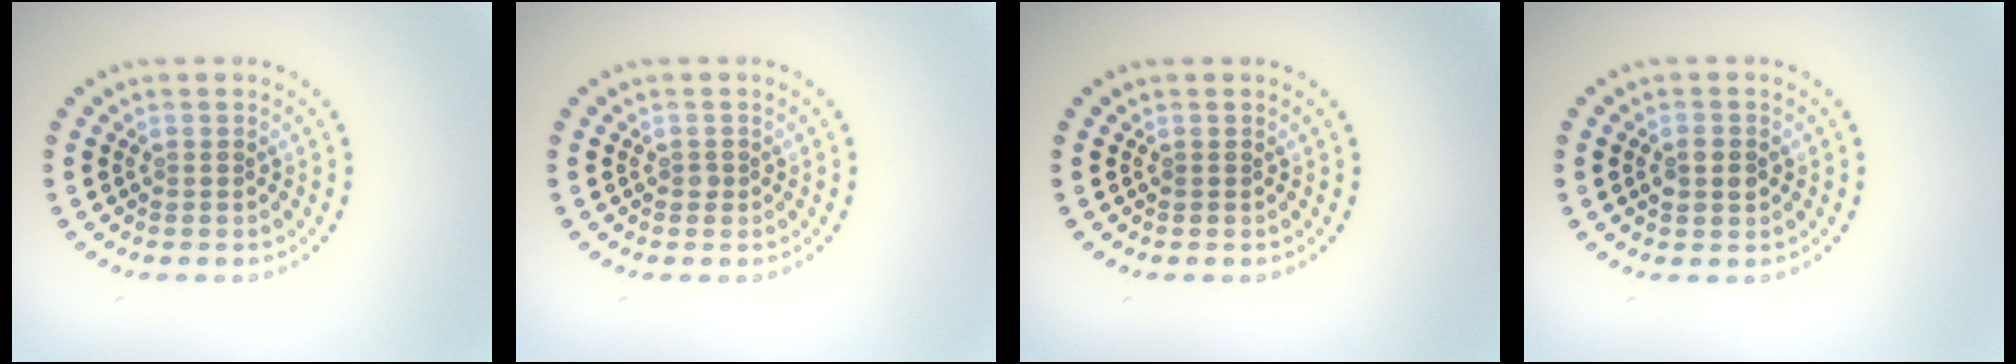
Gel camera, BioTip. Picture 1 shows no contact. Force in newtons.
{"total": 0.6, "press": 0.5, "slide": 0.3}
{"total": 0.0}
{"total": 2.2, "press": 2.2, "slide": 0.0}